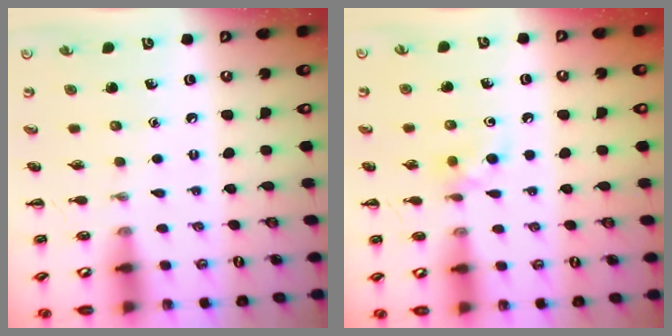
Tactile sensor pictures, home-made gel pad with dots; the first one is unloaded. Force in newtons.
{"total": 4.6, "press": 4.3, "slide": 1.7}